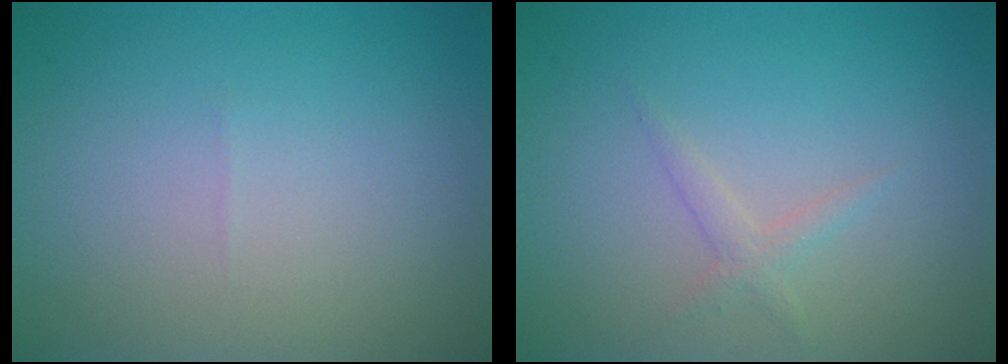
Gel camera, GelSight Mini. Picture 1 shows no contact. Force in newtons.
{"total": 1.2, "press": 1.2, "slide": 0.1}